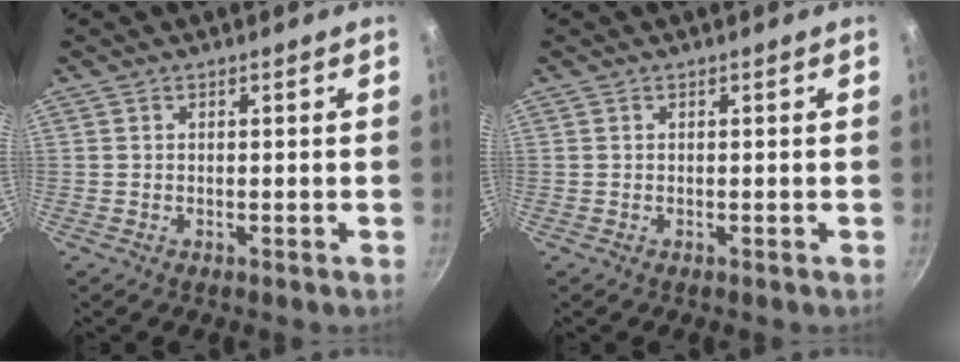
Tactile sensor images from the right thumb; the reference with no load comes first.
{"total": 0.0}